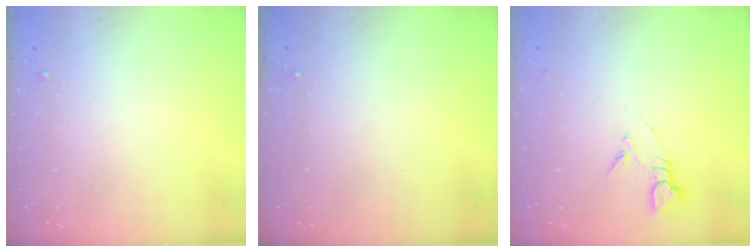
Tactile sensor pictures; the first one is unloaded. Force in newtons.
{"total": 0.0}
{"total": 3.7, "press": 3.6, "slide": 0.4}